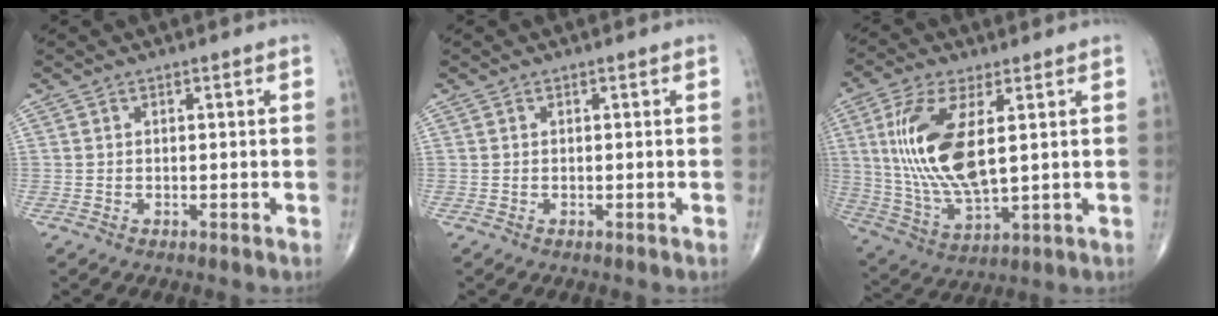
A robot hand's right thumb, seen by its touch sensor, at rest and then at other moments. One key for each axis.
{"total": 0.0}
{"total": 16.4, "fx": 3.2, "fy": 6.7, "fz": 14.6, "tx": -0.312, "ty": -0.017, "tz": 0.072}